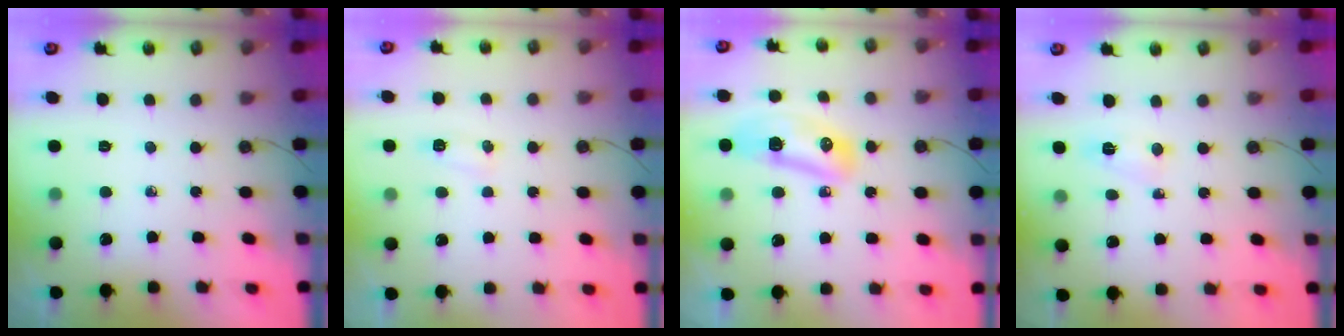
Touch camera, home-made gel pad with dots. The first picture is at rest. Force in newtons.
{"total": 16.9, "press": 5.4, "slide": 16.0}
{"total": 11.4, "press": 10.6, "slide": 4.2}
{"total": 4.3, "press": 3.6, "slide": 2.5}